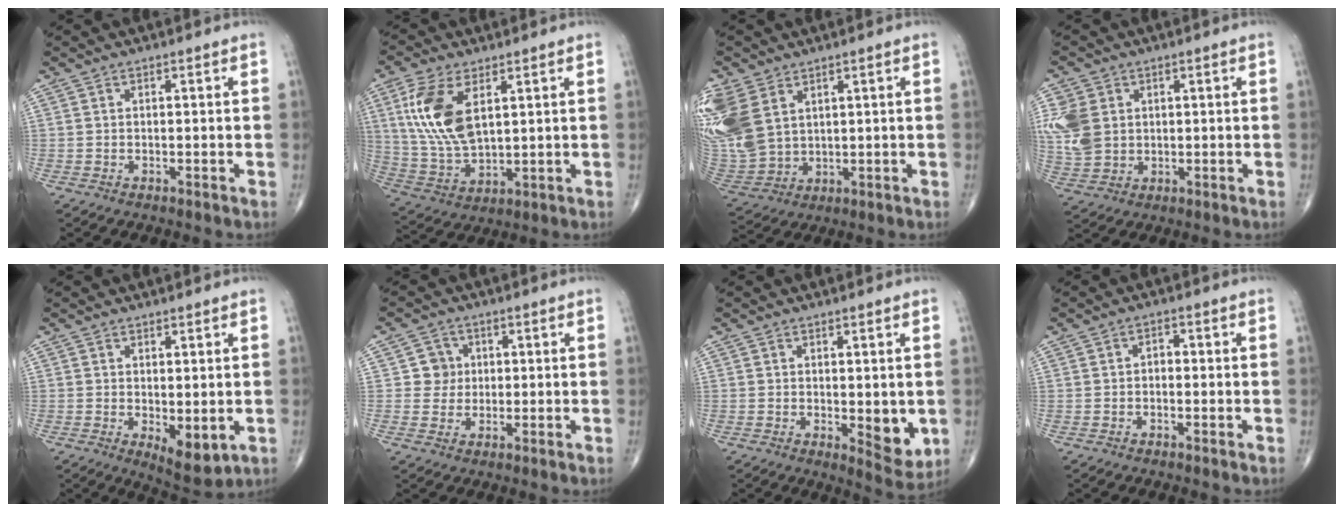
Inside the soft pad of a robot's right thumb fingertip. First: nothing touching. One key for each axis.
{"total": 13.6, "fx": 4.5, "fy": 6.9, "fz": 10.9, "tx": -0.227, "ty": -0.014, "tz": 0.098}
{"total": 15.9, "fx": 6.1, "fy": 11.0, "fz": 9.9, "tx": -0.250, "ty": -0.011, "tz": 0.138}
{"total": 9.1, "fx": 1.8, "fy": 7.2, "fz": 5.3, "tx": -0.111, "ty": -0.001, "tz": 0.043}
{"total": 6.2, "fx": -1.0, "fy": 2.7, "fz": 5.4, "tx": -0.065, "ty": -0.018, "tz": -0.004}
{"total": 4.1, "fx": 0.7, "fy": 4.0, "fz": 0.5, "tx": 0.022, "ty": 0.005, "tz": 0.004}
{"total": 6.2, "fx": -0.6, "fy": 2.7, "fz": 5.6, "tx": -0.054, "ty": -0.015, "tz": 0.000}
{"total": 1.7, "fx": -0.3, "fy": 1.2, "fz": 1.2, "tx": -0.011, "ty": 0.008, "tz": -0.010}